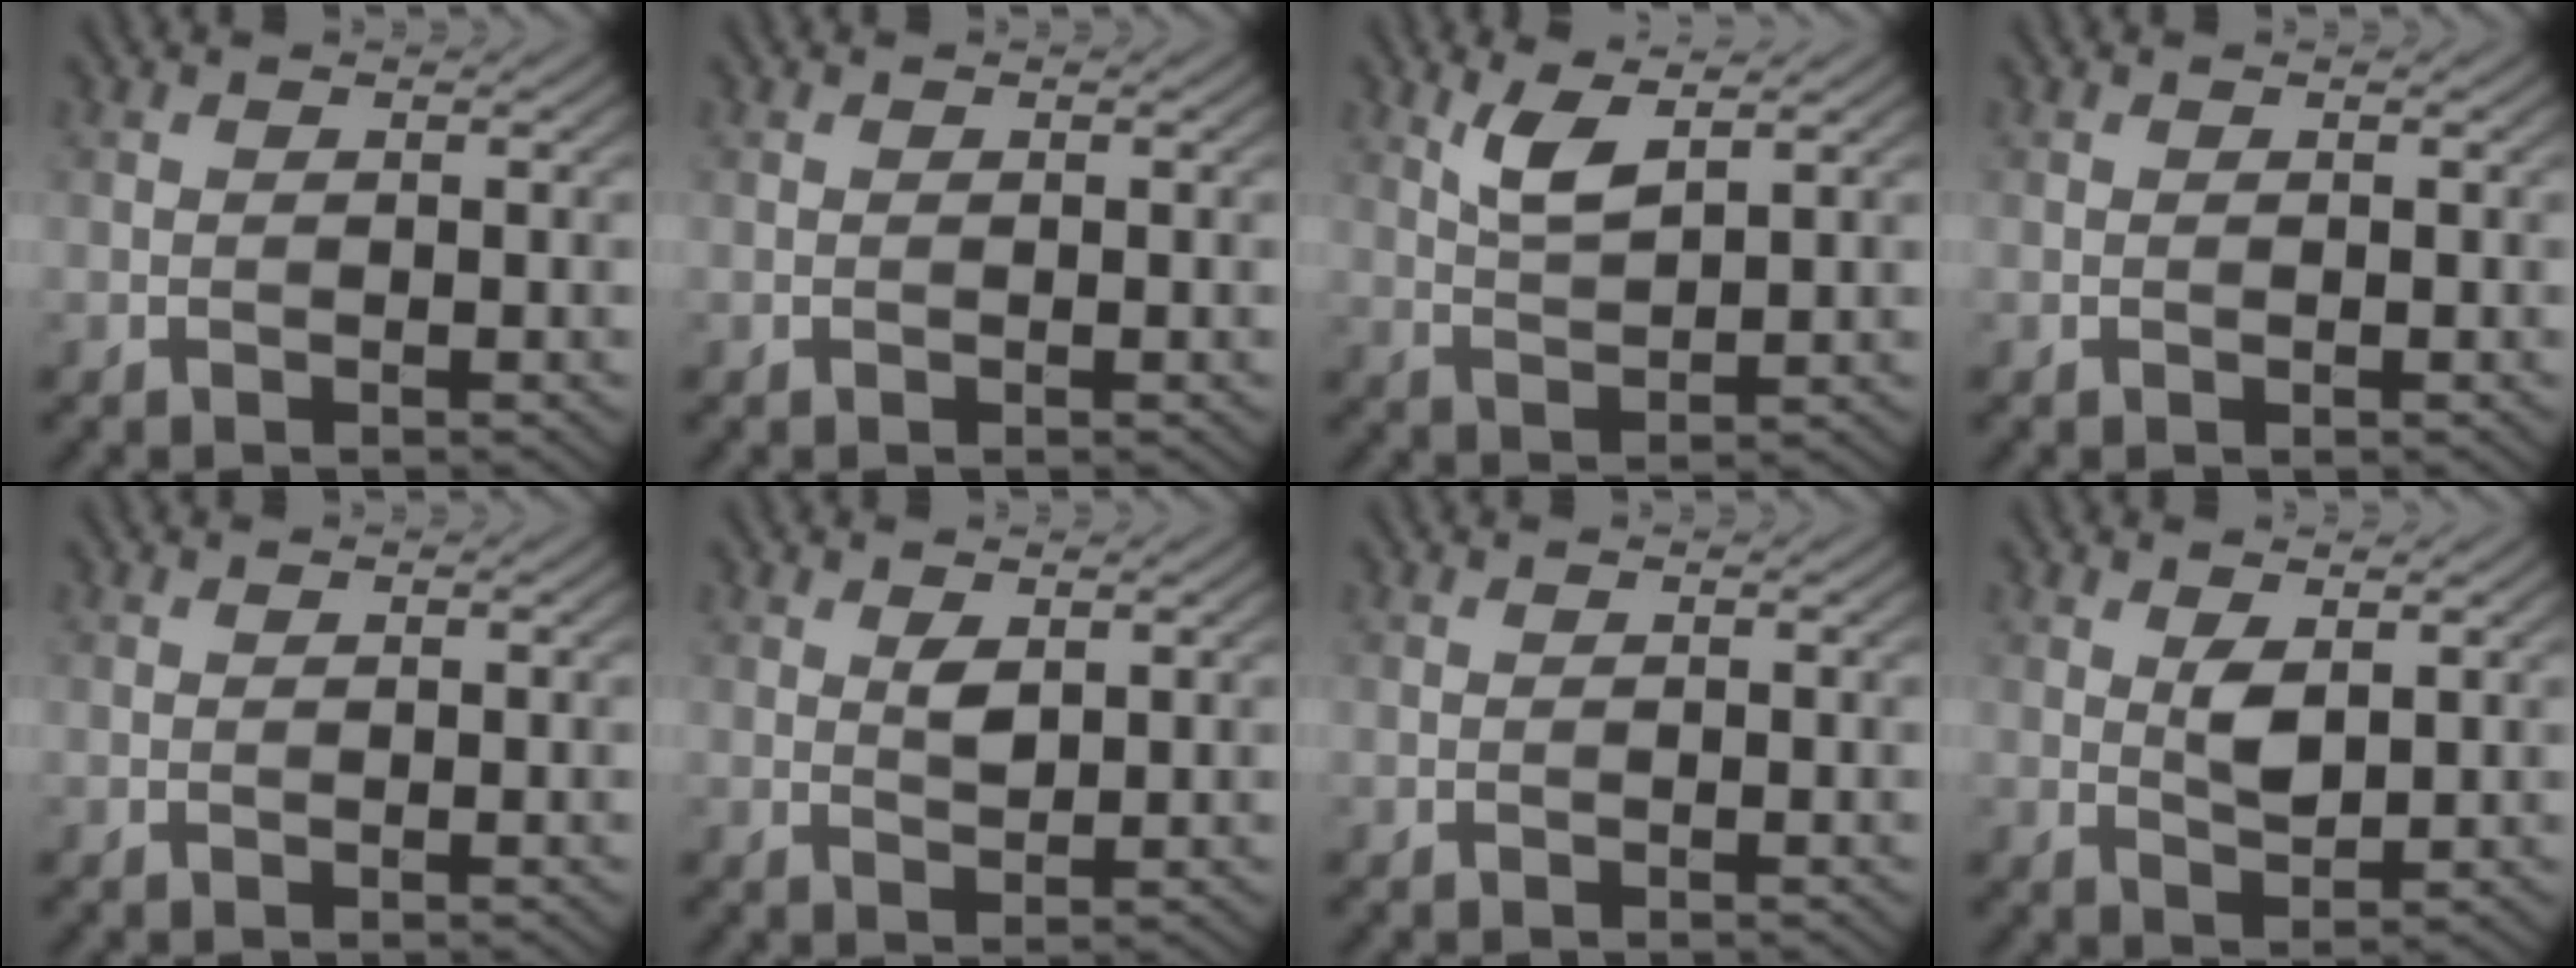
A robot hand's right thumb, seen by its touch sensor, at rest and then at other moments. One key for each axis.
{"total": 0.0}
{"total": 4.5, "fx": 2.7, "fy": 1.3, "fz": 3.4, "tx": -0.083, "ty": -0.003, "tz": 0.058}
{"total": 0.0}
{"total": 0.0}
{"total": 2.0, "fx": 0.9, "fy": 1.0, "fz": 1.5, "tx": -0.032, "ty": -0.005, "tz": 0.019}
{"total": 0.0}
{"total": 2.9, "fx": 1.0, "fy": 1.3, "fz": 2.4, "tx": -0.051, "ty": -0.005, "tz": 0.024}